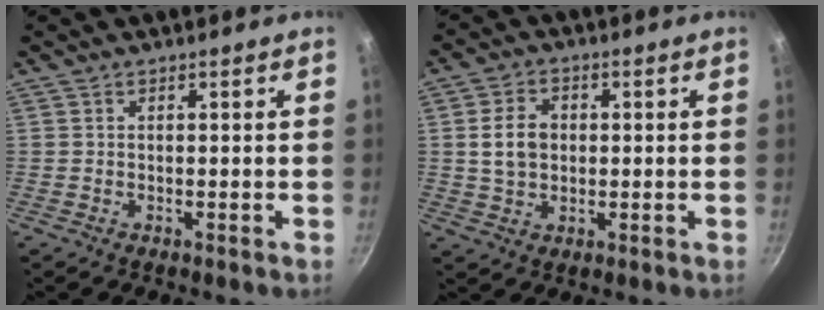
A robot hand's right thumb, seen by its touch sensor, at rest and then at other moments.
{"total": 6.7, "force": [0.6, 5.1, 4.3], "torque": [-0.066, 0.011, 0.008]}